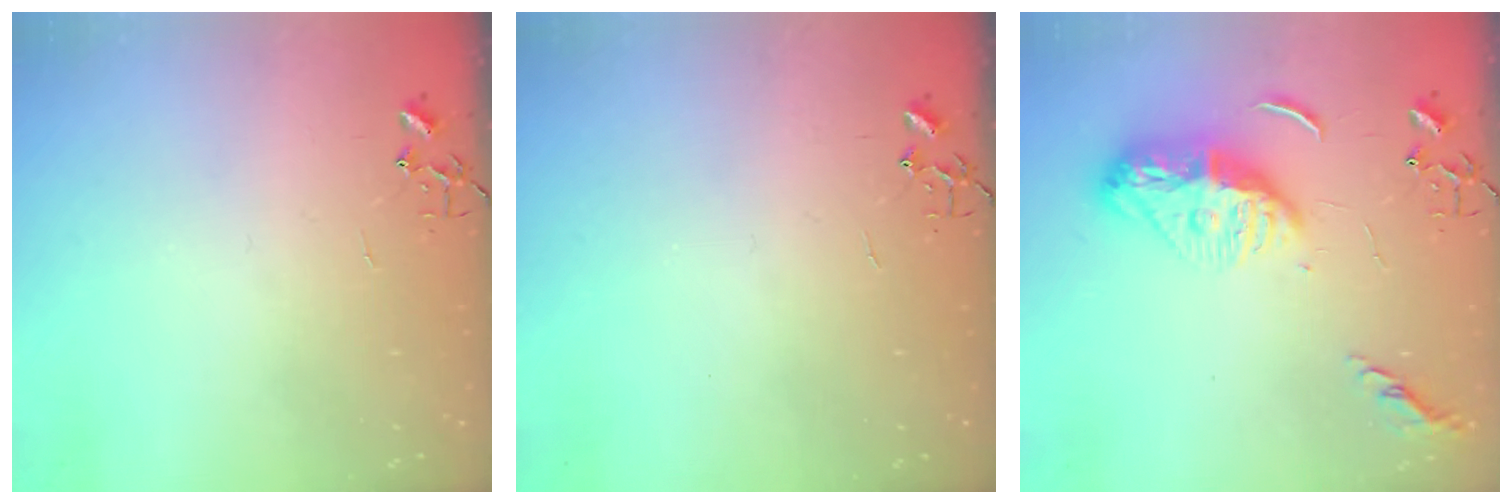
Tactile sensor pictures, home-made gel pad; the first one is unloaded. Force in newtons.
{"total": 0.0}
{"total": 12.4, "press": 12.3, "slide": 0.8}